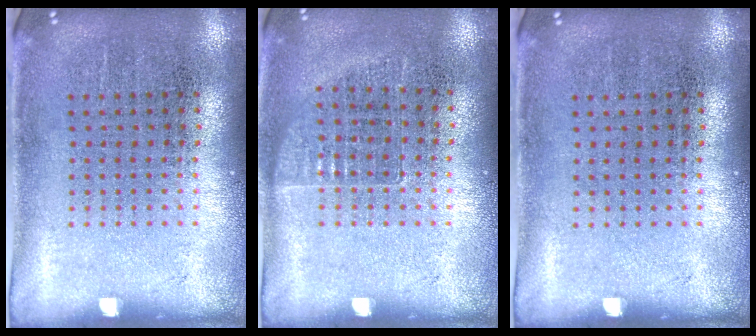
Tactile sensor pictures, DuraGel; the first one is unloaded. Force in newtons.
{"total": 0.7, "press": 0.7, "slide": 0.1}
{"total": 0.0}